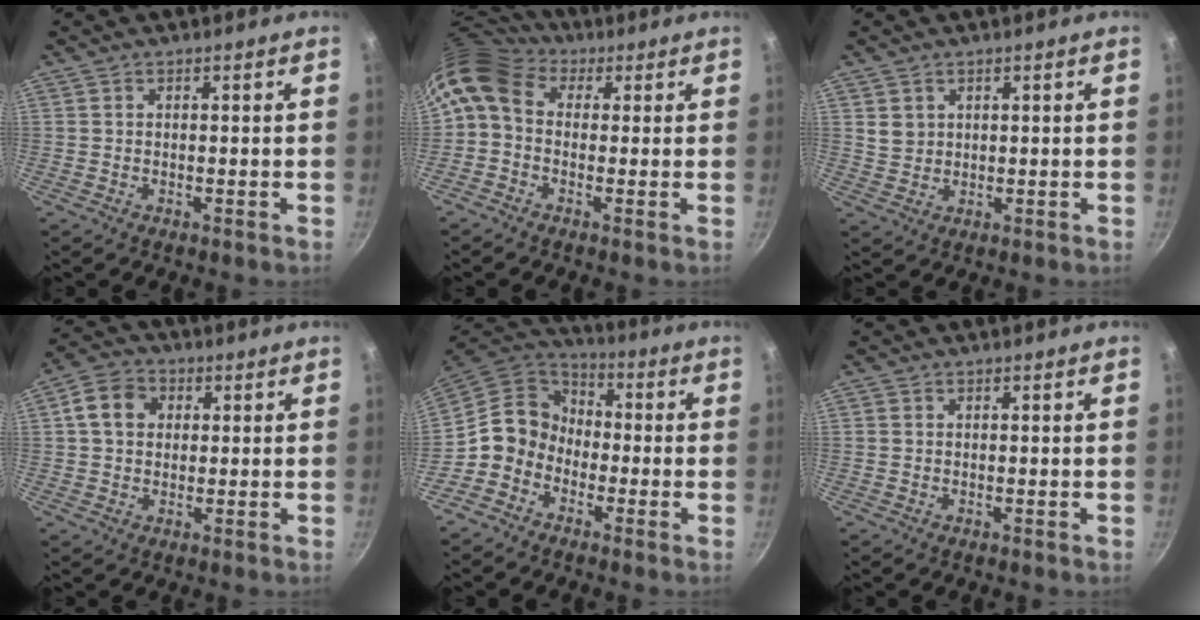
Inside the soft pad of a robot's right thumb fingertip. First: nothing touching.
{"total": 10.5, "force": [1.9, 8.0, 6.5], "torque": [-0.128, 0.029, 0.014]}
{"total": 3.0, "force": [1.2, 2.5, 1.2], "torque": [-0.008, 0.003, 0.029]}
{"total": 7.5, "force": [1.6, 6.1, 4.1], "torque": [-0.053, 0.012, 0.016]}
{"total": 10.2, "force": [-3.1, 8.8, 4.2], "torque": [-0.032, 0.047, -0.082]}
{"total": 0.5, "force": [0.1, 0.5, 0.2], "torque": [-0.003, 0.002, 0.000]}